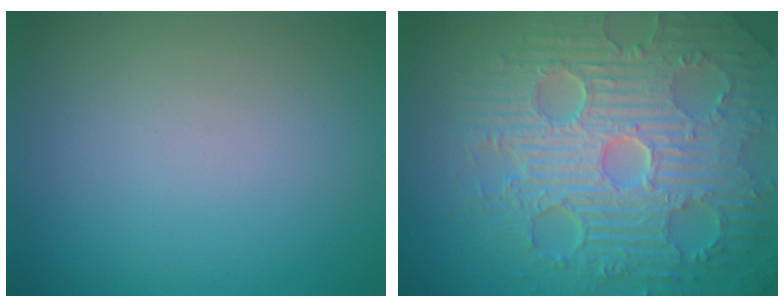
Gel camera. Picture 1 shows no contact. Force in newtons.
{"total": 10.8, "press": 7.1, "slide": 8.1}